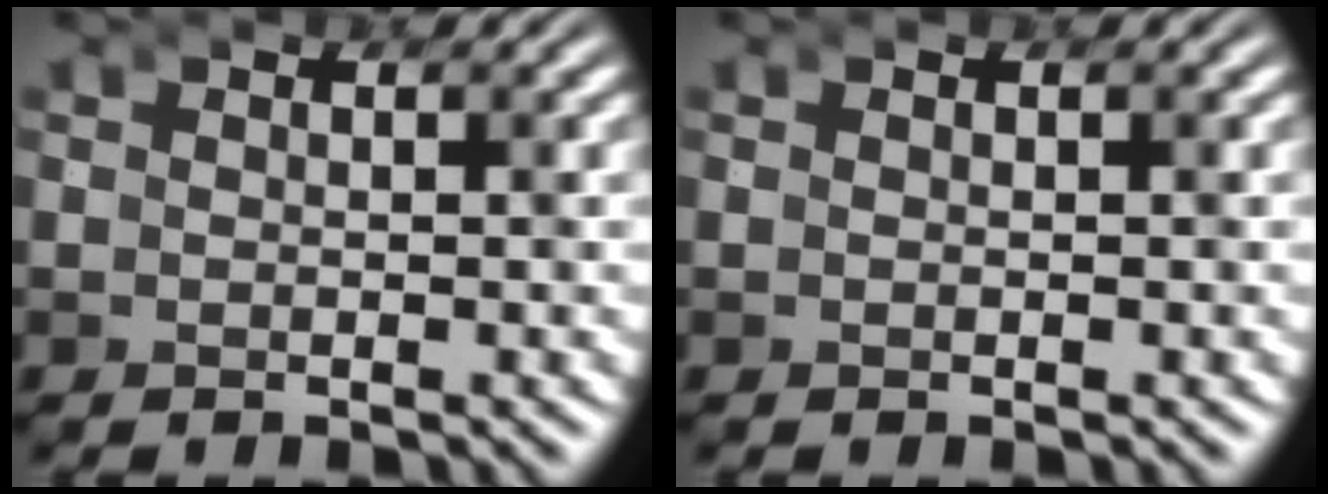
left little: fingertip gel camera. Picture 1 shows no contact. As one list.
[{"total": 0.0}]